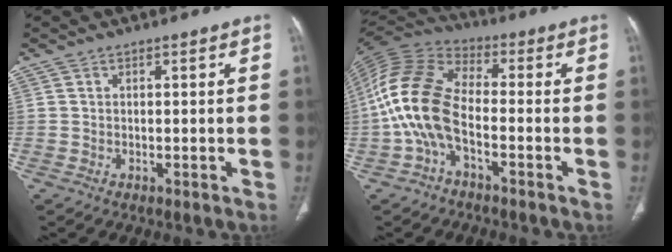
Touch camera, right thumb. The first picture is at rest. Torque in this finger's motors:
{"motor_torque": [-0.19, 1.24, 2.20, -0.55, 0.59]}